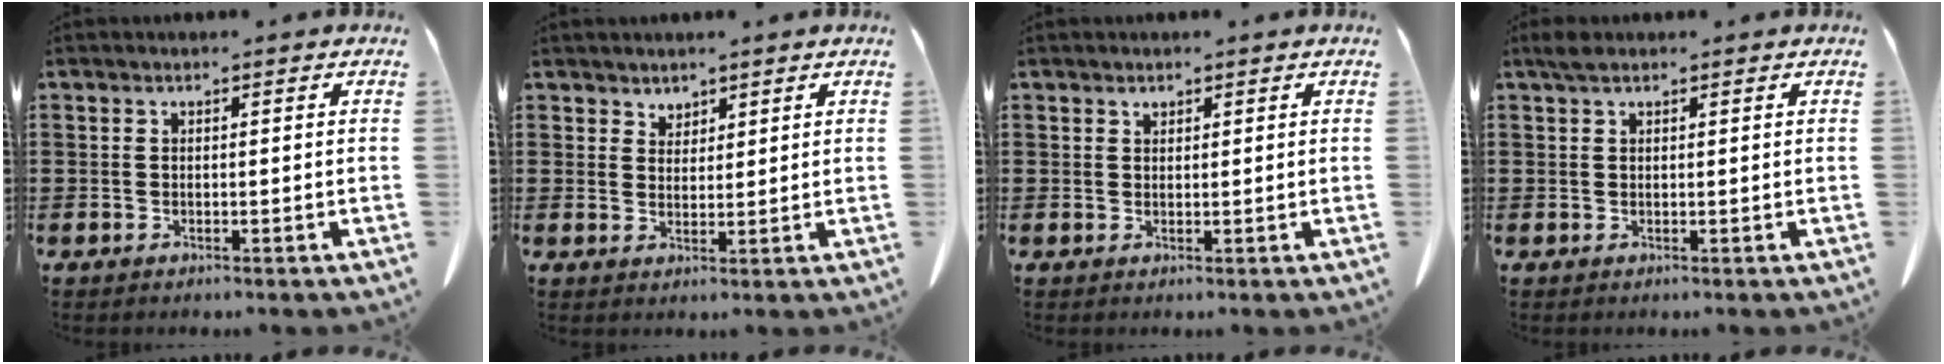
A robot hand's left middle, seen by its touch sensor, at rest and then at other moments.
{"total": 2.3, "force": [2.1, 1.0, 0.1], "torque": [-0.008, 0.001, 0.042]}
{"total": 0.9, "force": [0.8, 0.3, 0.2], "torque": [-0.006, -0.002, 0.017]}
{"total": 1.7, "force": [1.1, 0.7, 1.0], "torque": [-0.024, 0.003, 0.022]}